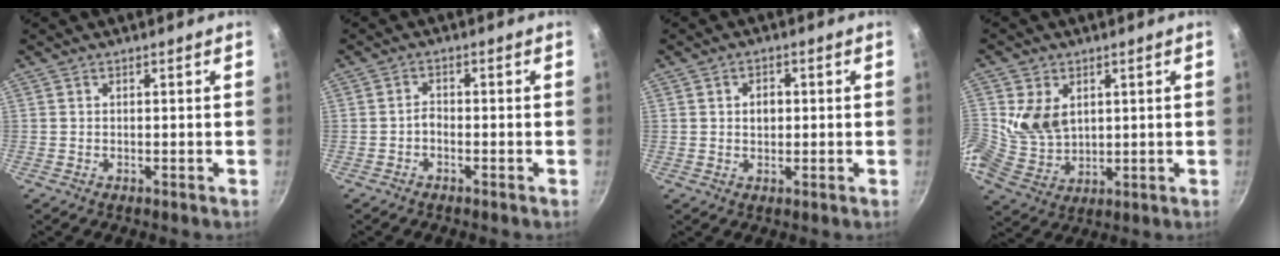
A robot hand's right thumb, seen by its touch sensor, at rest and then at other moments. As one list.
[{"total": 1.5, "force": [-0.9, 0.7, 0.9], "torque": [-0.014, 0.012, -0.020]}, {"total": 3.1, "force": [0.3, 2.4, 2.0], "torque": [-0.017, 0.003, 0.004]}, {"total": 8.1, "force": [2.1, 6.1, 4.9], "torque": [-0.078, -0.021, 0.047]}]